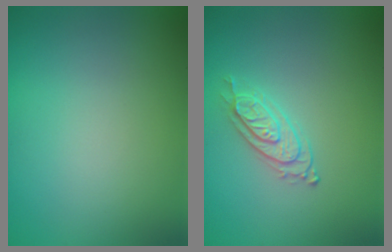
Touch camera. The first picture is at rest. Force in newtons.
{"total": 2.2, "press": 2.0, "slide": 0.7}